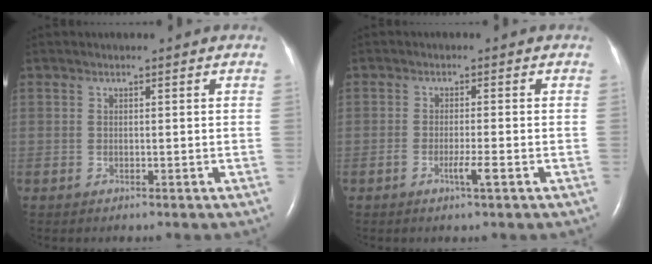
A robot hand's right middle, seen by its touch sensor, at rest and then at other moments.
{"total": 2.4, "force": [-1.1, -0.2, 2.1], "torque": [-0.041, -0.003, -0.021]}